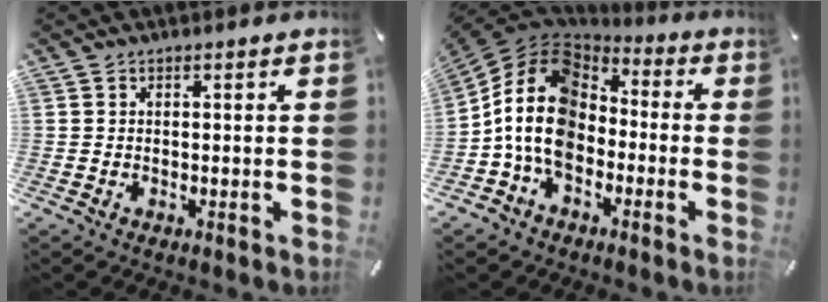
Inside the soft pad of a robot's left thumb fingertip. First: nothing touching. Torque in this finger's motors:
{"motor_torque": [0.16, 3.17, 0.81, 0.41, 0.83]}